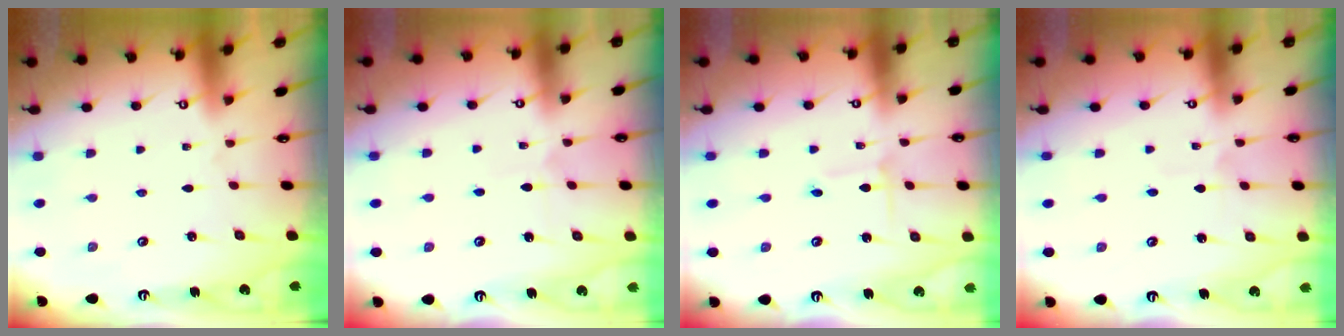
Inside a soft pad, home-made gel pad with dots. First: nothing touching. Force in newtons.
{"total": 4.2, "press": 4.1, "slide": 0.4}
{"total": 2.3, "press": 2.3, "slide": 0.2}
{"total": 3.7, "press": 3.7, "slide": 0.5}